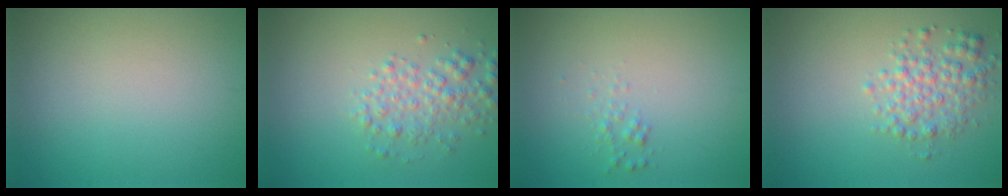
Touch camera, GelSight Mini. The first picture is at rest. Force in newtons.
{"total": 2.8, "press": 2.8, "slide": 0.1}
{"total": 0.8, "press": 0.8, "slide": 0.0}
{"total": 3.1, "press": 3.1, "slide": 0.0}